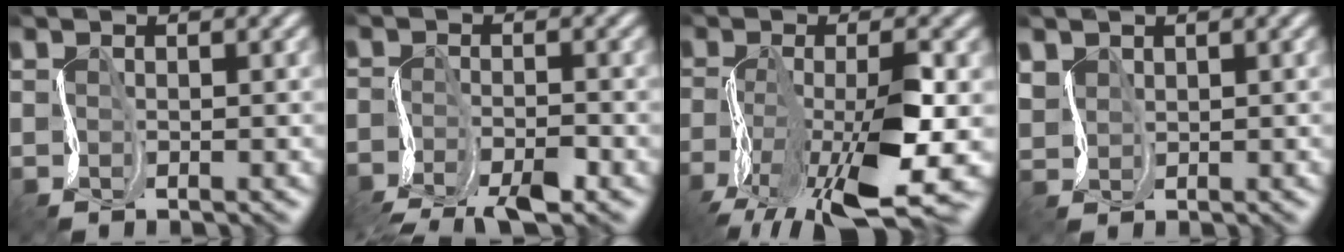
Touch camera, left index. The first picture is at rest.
{"total": 5.1, "force": [-4.0, 1.0, 3.1], "torque": [-0.058, -0.012, -0.082]}
{"total": 12.2, "force": [-5.6, 3.8, 10.2], "torque": [-0.207, -0.016, -0.099]}
{"total": 1.5, "force": [1.1, 1.0, 0.1], "torque": [-0.018, 0.005, 0.024]}